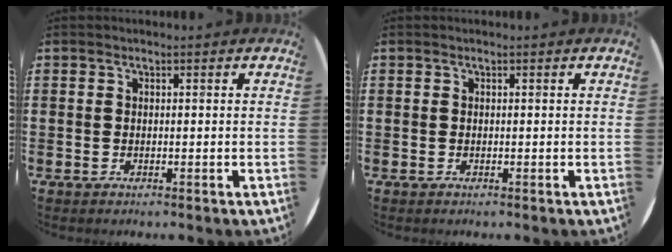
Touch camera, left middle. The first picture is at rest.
{"total": 0.0}